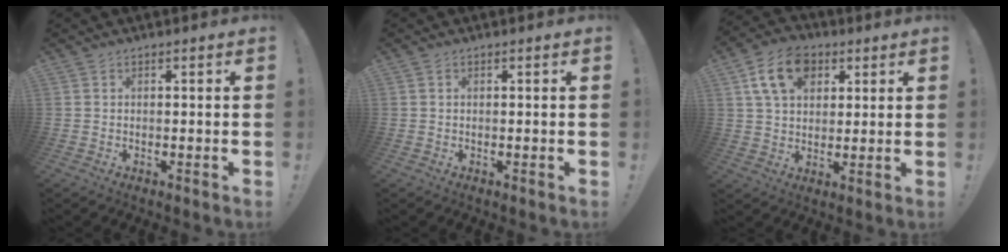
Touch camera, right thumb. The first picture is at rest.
{"total": 0.5, "force": [0.2, 0.3, 0.4], "torque": [-0.016, 0.005, 0.006]}
{"total": 13.1, "force": [5.6, 9.0, 7.8], "torque": [-0.132, 0.000, 0.109]}